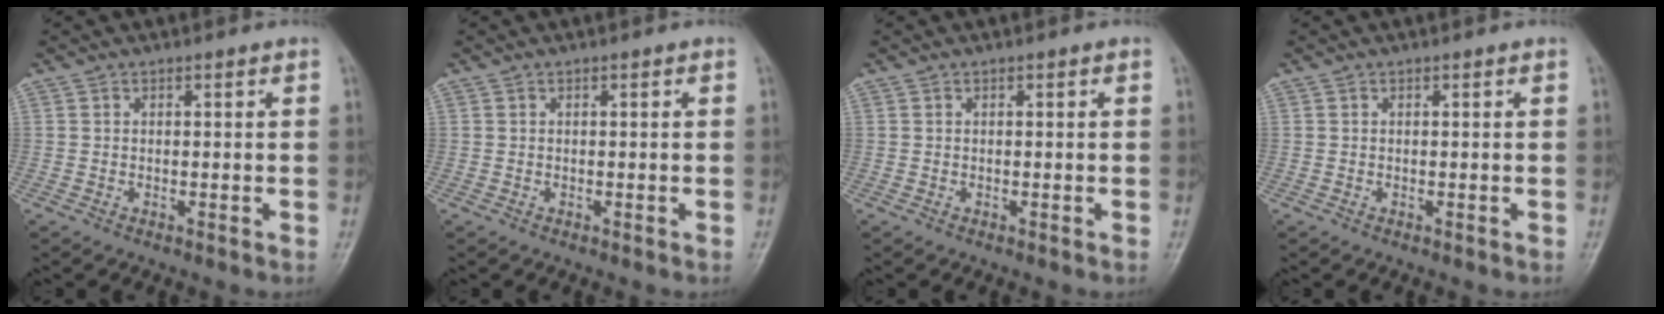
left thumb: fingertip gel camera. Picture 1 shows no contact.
{"total": 0.0}
{"total": 0.0}
{"total": 0.0}